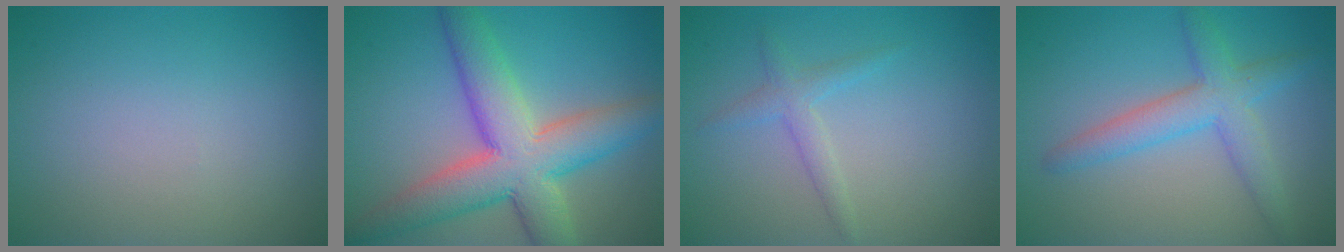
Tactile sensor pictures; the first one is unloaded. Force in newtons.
{"total": 9.2, "press": 9.2, "slide": 0.5}
{"total": 1.7, "press": 1.7, "slide": 0.1}
{"total": 4.2, "press": 4.1, "slide": 0.3}